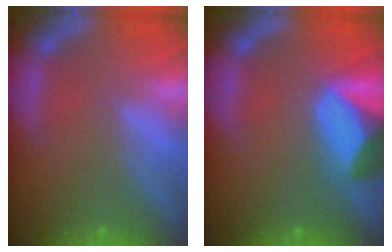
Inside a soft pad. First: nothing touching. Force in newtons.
{"total": 8.4}